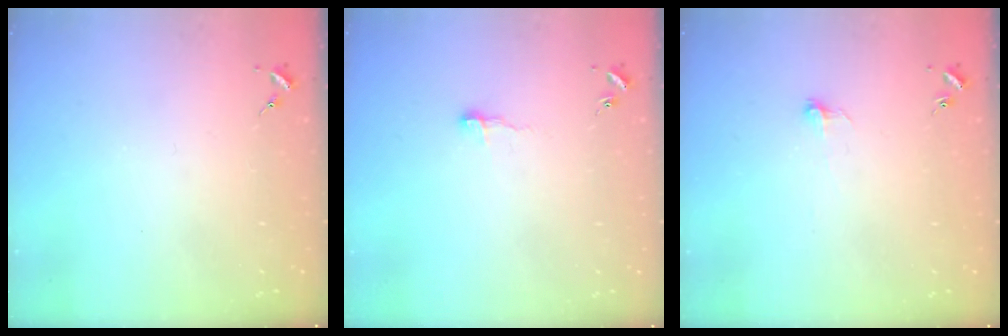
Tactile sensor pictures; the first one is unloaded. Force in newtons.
{"total": 6.3, "press": 6.2, "slide": 0.6}
{"total": 4.4, "press": 4.4, "slide": 0.2}